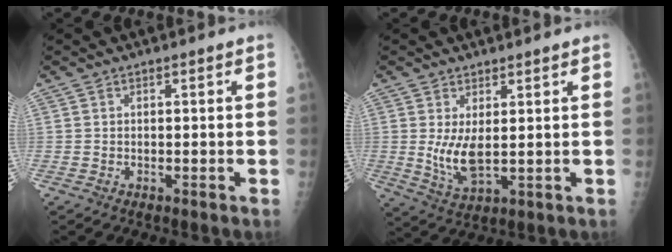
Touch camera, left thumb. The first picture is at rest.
{"total": 6.2, "force": [1.1, 2.5, 5.6], "torque": [-0.105, -0.022, 0.031]}